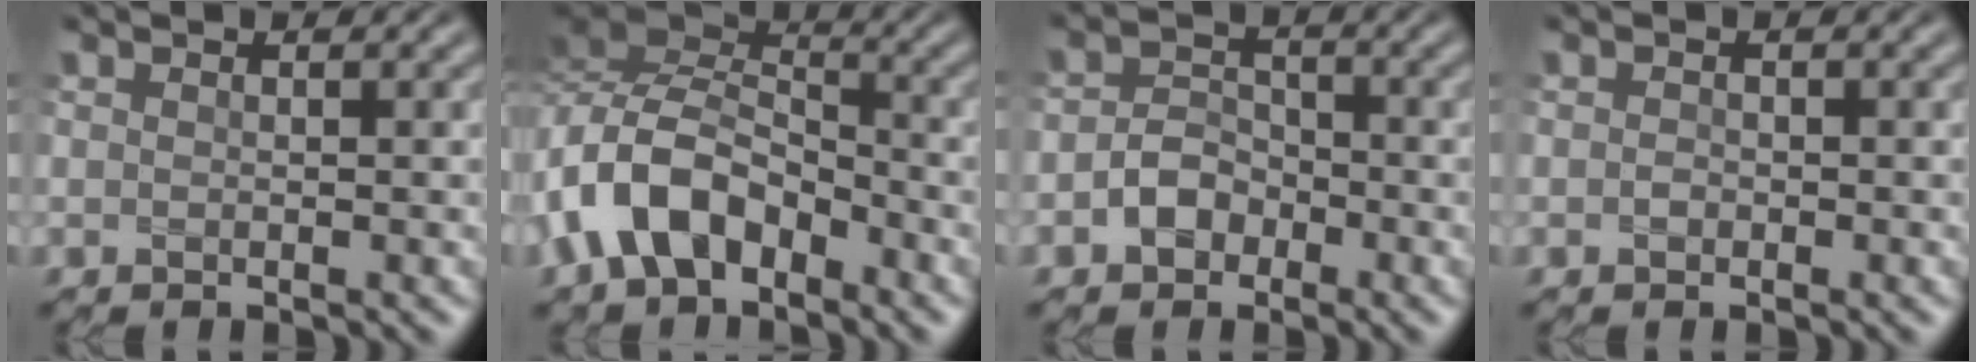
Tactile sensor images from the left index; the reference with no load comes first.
{"total": 7.4, "force": [-3.7, 4.6, 4.4], "torque": [-0.088, 0.006, -0.088]}
{"total": 2.7, "force": [-1.3, 2.0, 1.2], "torque": [-0.021, 0.007, -0.028]}
{"total": 0.6, "force": [-0.2, 0.5, 0.3], "torque": [-0.005, -0.002, -0.004]}